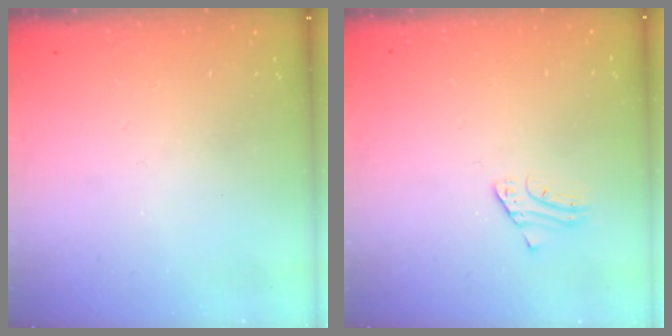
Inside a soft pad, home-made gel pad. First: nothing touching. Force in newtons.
{"total": 2.3, "press": 2.3, "slide": 0.2}